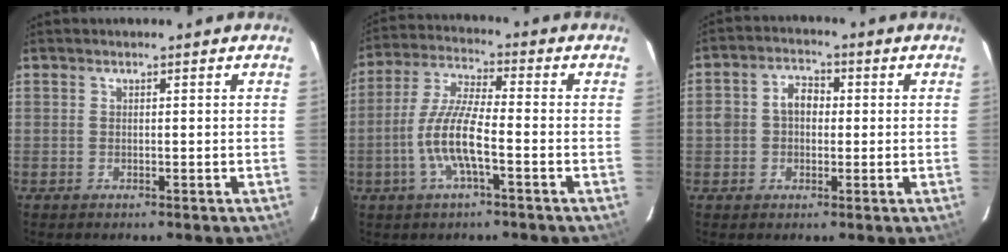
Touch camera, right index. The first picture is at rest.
{"total": 10.1, "force": [-3.3, 1.8, 9.4], "torque": [-0.198, 0.000, -0.065]}
{"total": 5.2, "force": [-0.1, 4.3, 3.0], "torque": [-0.060, 0.020, 0.000]}